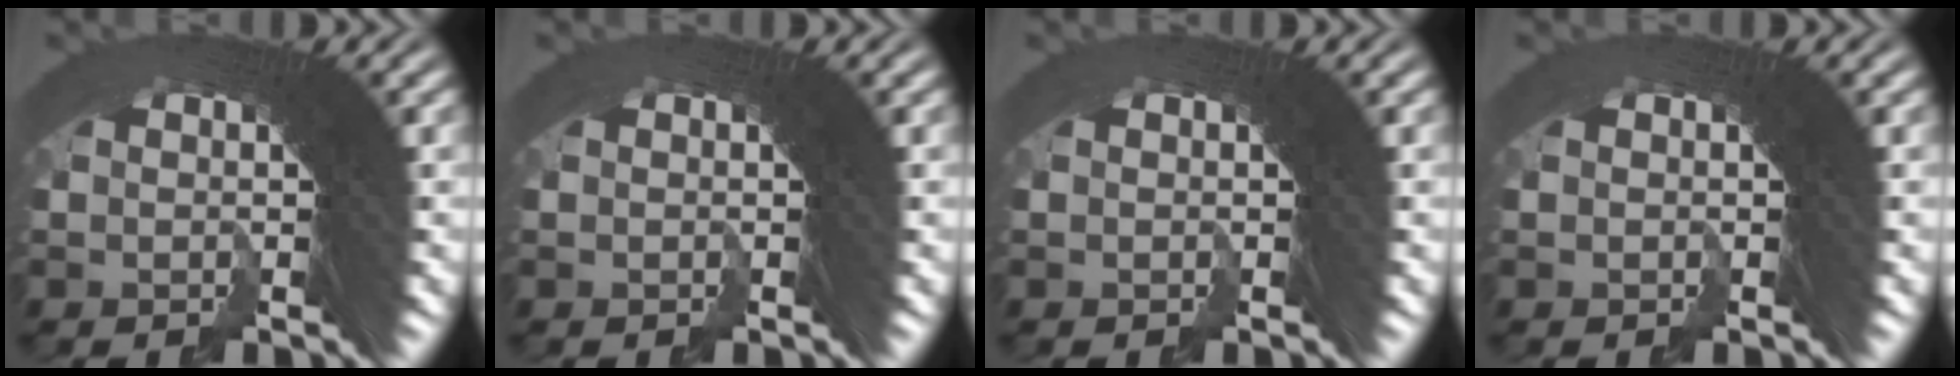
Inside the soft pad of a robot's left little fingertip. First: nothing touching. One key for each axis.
{"total": 0.0}
{"total": 0.0}
{"total": 0.0}